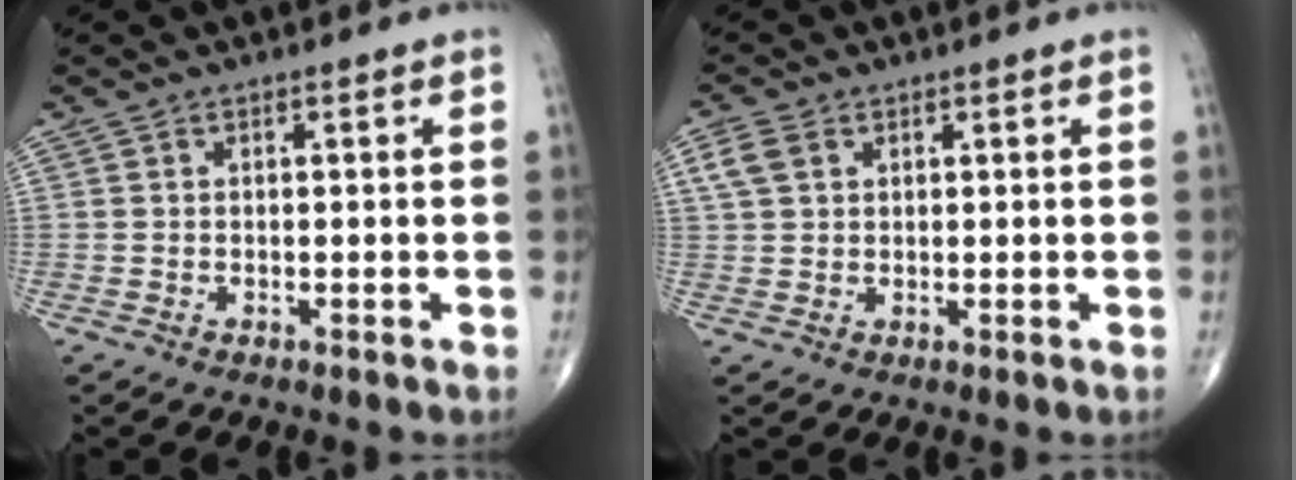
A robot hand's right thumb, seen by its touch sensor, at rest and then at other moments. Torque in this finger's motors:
{"motor_torque": [-0.20, 0.22, 0.13, 0.00, 0.02]}